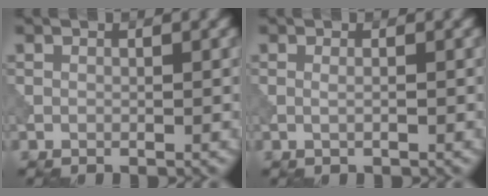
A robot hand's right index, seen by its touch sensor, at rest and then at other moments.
{"total": 0.8, "force": [0.1, 0.2, 0.7], "torque": [-0.013, -0.003, -0.006]}